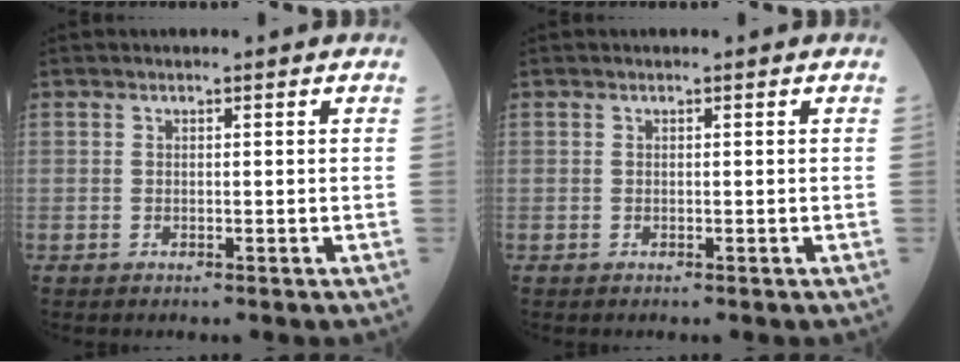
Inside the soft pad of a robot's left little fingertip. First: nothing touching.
{"total": 0.0}